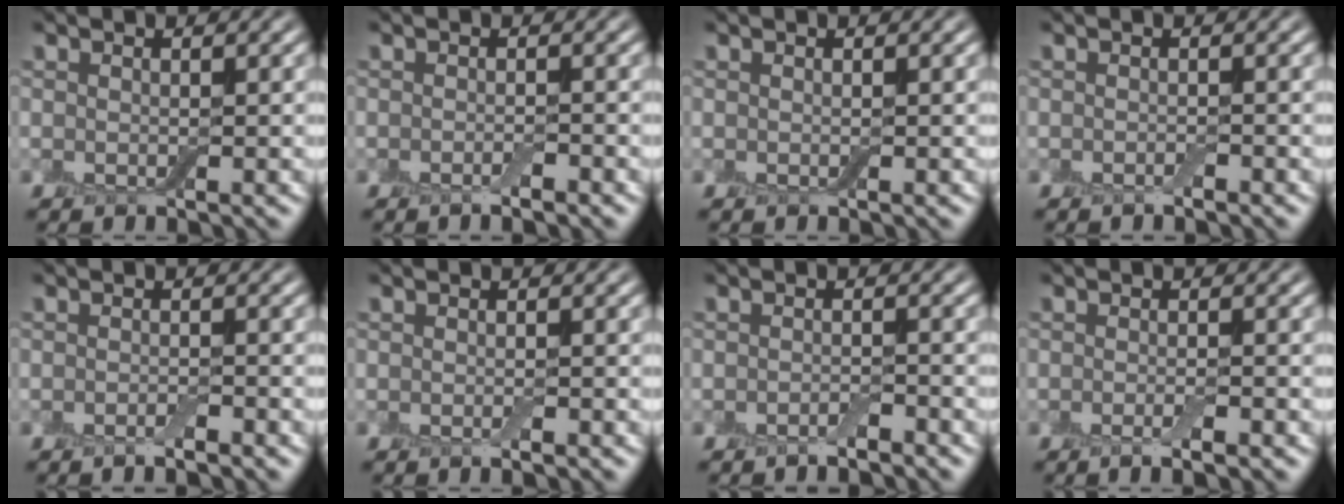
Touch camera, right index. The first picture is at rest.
{"total": 1.0, "force": [-0.6, 0.1, 0.7], "torque": [-0.012, -0.002, -0.011]}
{"total": 0.0}
{"total": 0.5, "force": [-0.4, 0.1, 0.4], "torque": [-0.006, 0.000, -0.007]}
{"total": 1.1, "force": [-0.8, 0.1, 0.8], "torque": [-0.014, -0.003, -0.015]}
{"total": 0.7, "force": [-0.3, 0.0, 0.6], "torque": [-0.010, -0.002, -0.006]}
{"total": 1.2, "force": [-0.9, 0.2, 0.7], "torque": [-0.012, 0.000, -0.018]}
{"total": 1.8, "force": [-0.8, 0.3, 1.6], "torque": [-0.022, -0.004, -0.015]}